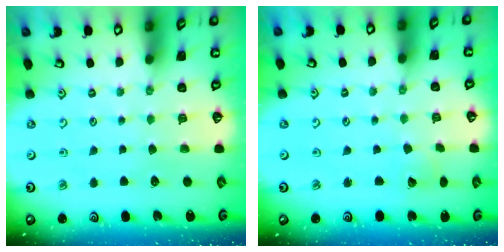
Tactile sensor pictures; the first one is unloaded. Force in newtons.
{"total": 2.8, "press": 2.8, "slide": 0.0}